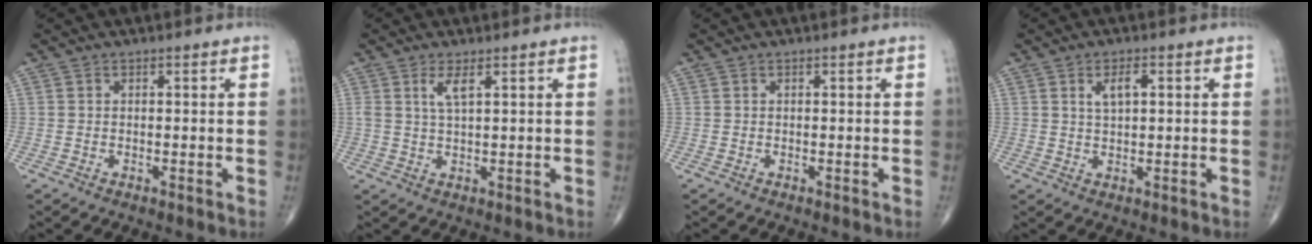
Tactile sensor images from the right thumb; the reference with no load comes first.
{"total": 3.0, "force": [1.4, 0.6, 2.6], "torque": [-0.059, -0.009, 0.032]}
{"total": 0.0}
{"total": 3.4, "force": [1.1, 1.4, 2.9], "torque": [-0.050, -0.001, 0.021]}